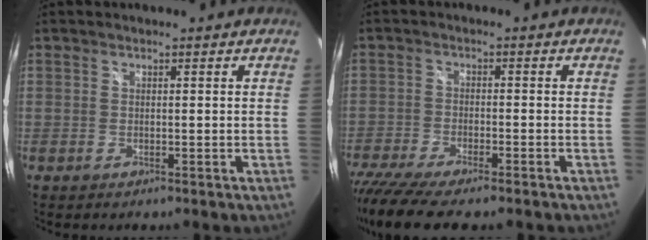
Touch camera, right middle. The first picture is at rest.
{"total": 11.8, "force": [-9.8, 1.9, 6.4], "torque": [-0.150, -0.052, -0.170]}